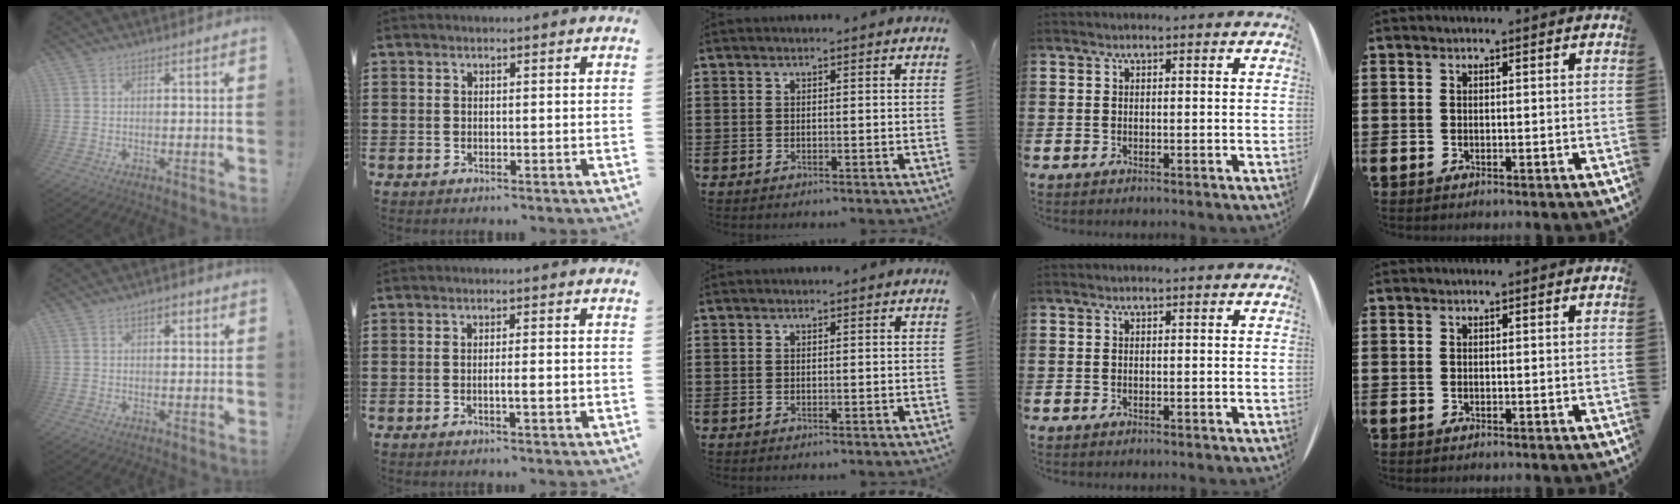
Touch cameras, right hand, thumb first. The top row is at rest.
{"thumb": {"total": 2.8, "force": [1.2, 1.4, 2.0], "torque": [-0.023, -0.001, 0.017]}, "index": {"total": 2.7, "force": [-0.6, 0.2, 2.6], "torque": [-0.043, -0.003, -0.011]}}